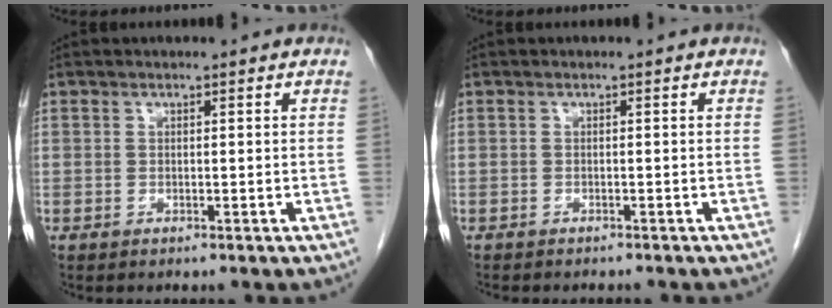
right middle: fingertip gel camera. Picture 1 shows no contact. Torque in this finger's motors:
{"motor_torque": [0.21, -0.21, 0.03, 0.03]}